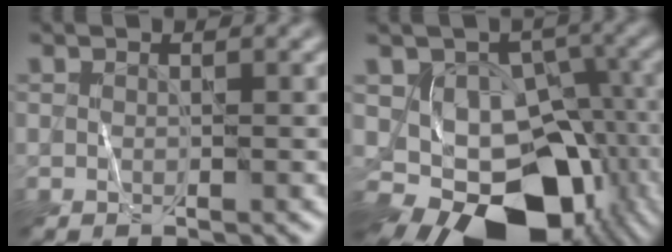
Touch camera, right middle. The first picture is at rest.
{"total": 13.9, "force": [-6.0, 9.4, 8.3], "torque": [-0.115, -0.015, -0.081]}